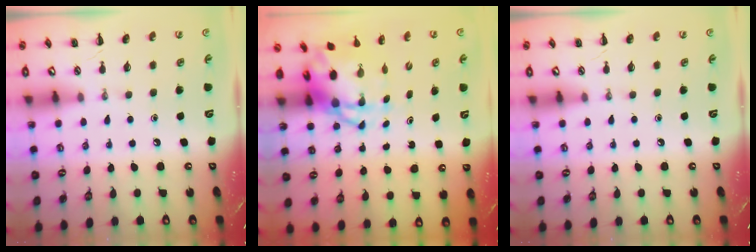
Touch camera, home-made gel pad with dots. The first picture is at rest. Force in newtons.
{"total": 6.7, "press": 6.4, "slide": 2.0}
{"total": 0.0}